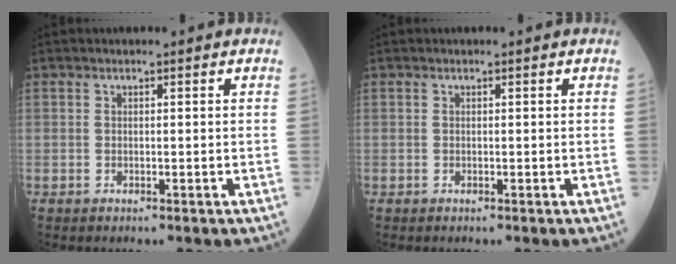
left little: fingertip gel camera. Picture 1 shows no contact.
{"total": 0.0}